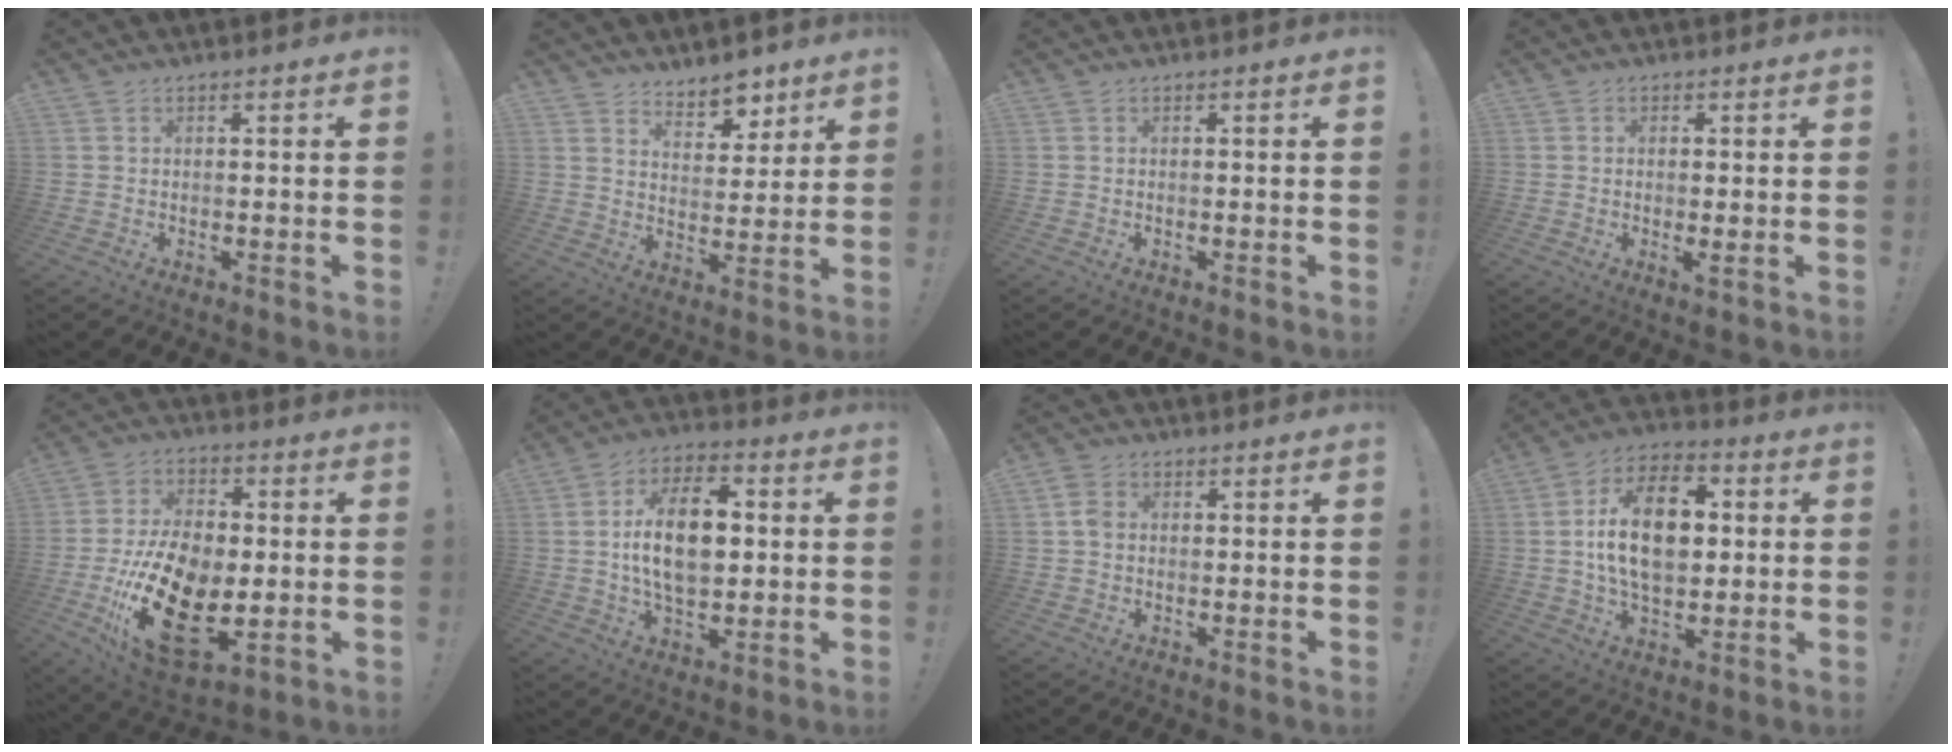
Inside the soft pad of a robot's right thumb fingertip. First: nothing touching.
{"total": 7.8, "force": [6.4, 4.0, 2.1], "torque": [-0.006, -0.057, 0.116]}
{"total": 0.0}
{"total": 2.2, "force": [0.1, 0.3, 2.2], "torque": [-0.033, -0.004, 0.003]}
{"total": 23.1, "force": [-6.0, 13.7, 17.6], "torque": [-0.343, 0.030, -0.087]}
{"total": 16.4, "force": [0.9, 9.3, 13.5], "torque": [-0.235, 0.004, 0.011]}
{"total": 3.7, "force": [0.4, 2.8, 2.4], "torque": [-0.045, 0.011, 0.008]}
{"total": 18.2, "force": [1.6, 11.0, 14.3], "torque": [-0.236, 0.010, 0.023]}